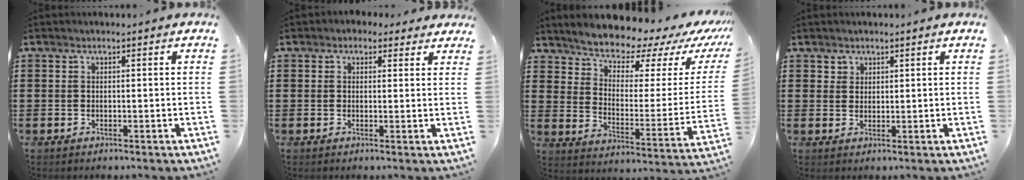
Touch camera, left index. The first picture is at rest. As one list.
[{"total": 1.8, "force": [1.3, 1.2, 0.3], "torque": [-0.004, 0.006, 0.021]}, {"total": 8.1, "force": [7.8, 1.4, 1.5], "torque": [-0.058, -0.069, 0.130]}, {"total": 1.6, "force": [1.2, 1.1, 0.0], "torque": [-0.004, 0.003, 0.023]}]